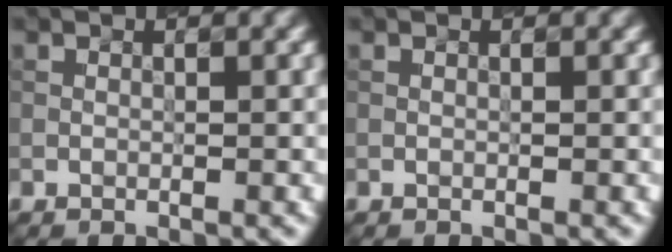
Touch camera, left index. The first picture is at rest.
{"total": 0.0}